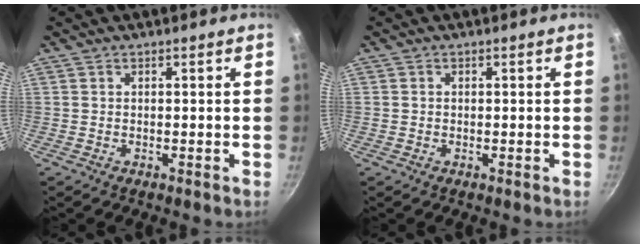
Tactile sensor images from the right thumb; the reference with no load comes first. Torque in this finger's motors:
{"motor_torque": [0.23, -0.30, -0.08, 0.07, 0.04]}